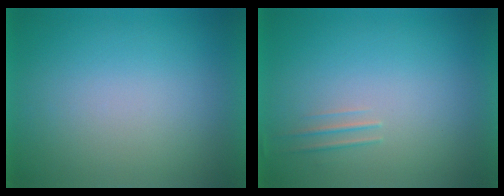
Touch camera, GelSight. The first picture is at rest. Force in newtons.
{"total": 1.6}